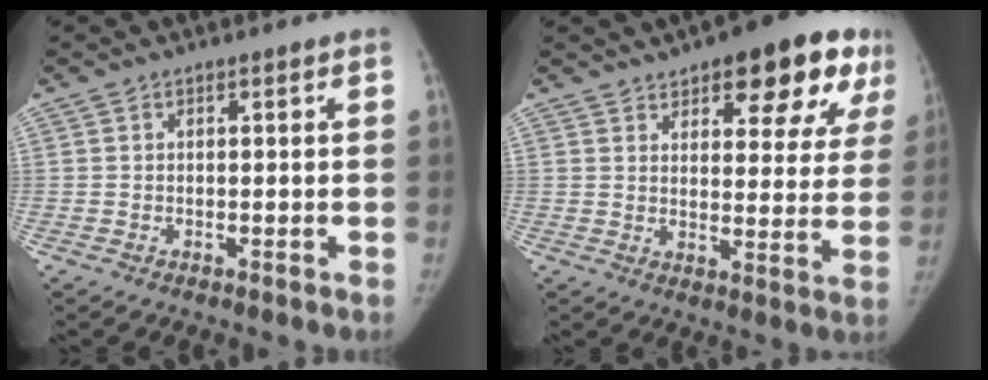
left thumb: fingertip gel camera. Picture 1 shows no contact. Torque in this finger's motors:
{"motor_torque": [0.31, 0.25, 0.98, -1.17, 0.08]}